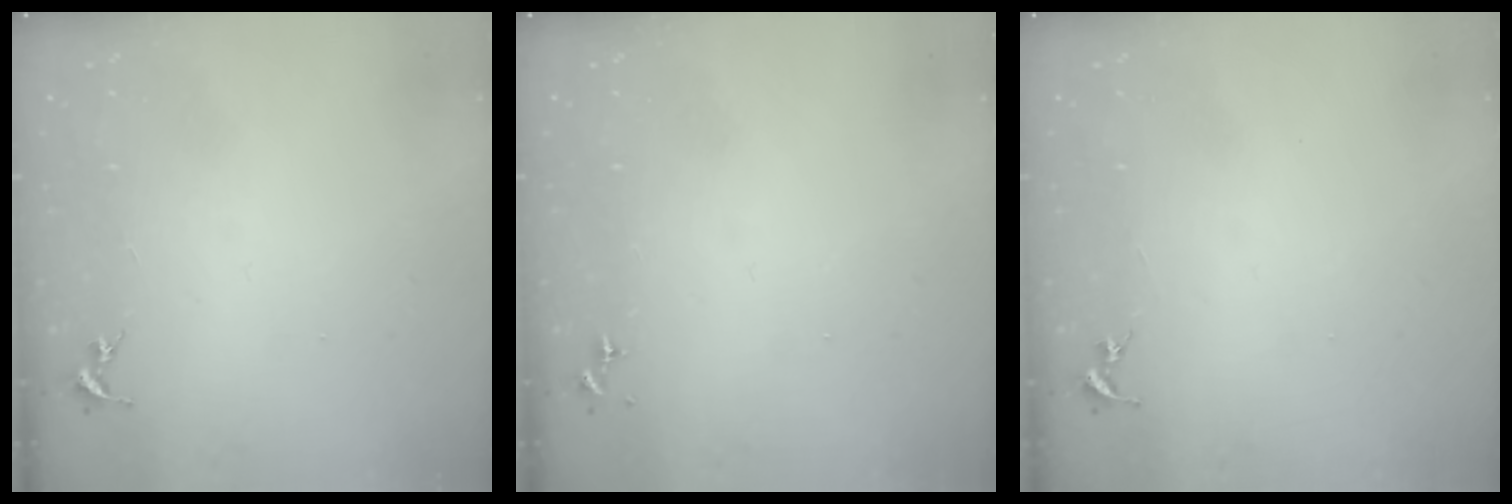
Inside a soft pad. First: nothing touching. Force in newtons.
{"total": 0.0}
{"total": 0.0}